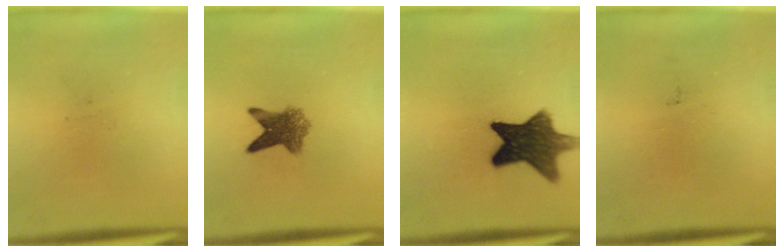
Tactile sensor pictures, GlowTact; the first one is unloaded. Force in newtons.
{"total": 6.2}
{"total": 11.3}
{"total": 0.0}